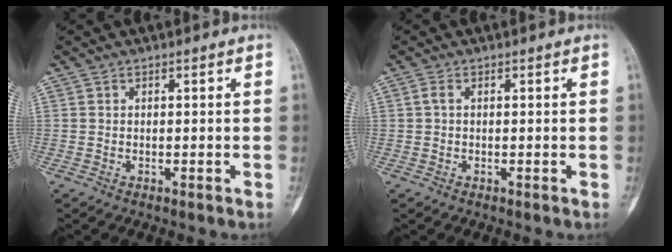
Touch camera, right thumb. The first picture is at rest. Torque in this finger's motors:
{"motor_torque": [-0.46, 0.34, 0.18, 0.10, -0.08]}